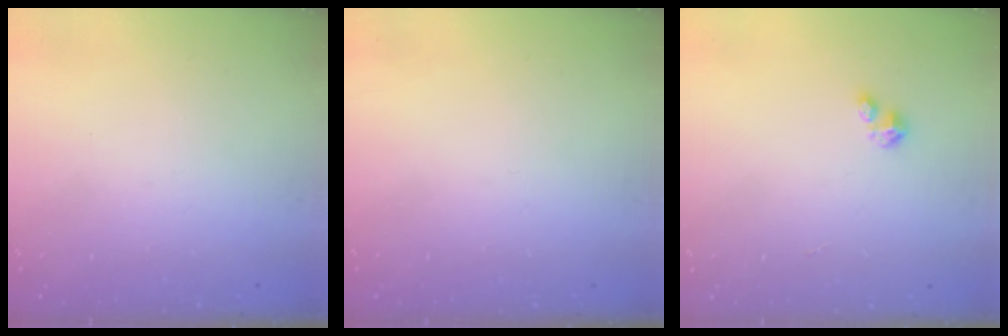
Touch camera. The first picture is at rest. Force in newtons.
{"total": 0.0}
{"total": 2.2, "press": 2.2, "slide": 0.4}